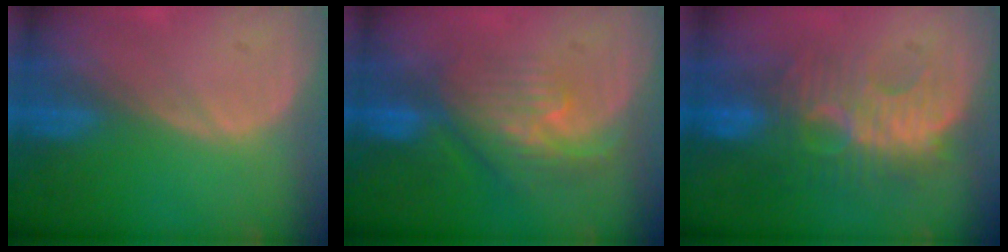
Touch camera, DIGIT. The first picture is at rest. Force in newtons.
{"total": 8.0, "press": 7.2, "slide": 3.6}
{"total": 9.4, "press": 9.2, "slide": 2.0}